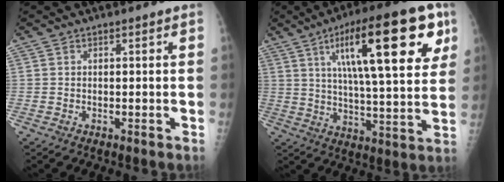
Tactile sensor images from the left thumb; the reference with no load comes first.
{"total": 25.1, "force": [10.4, 7.0, 21.7], "torque": [-0.305, -0.010, 0.159]}